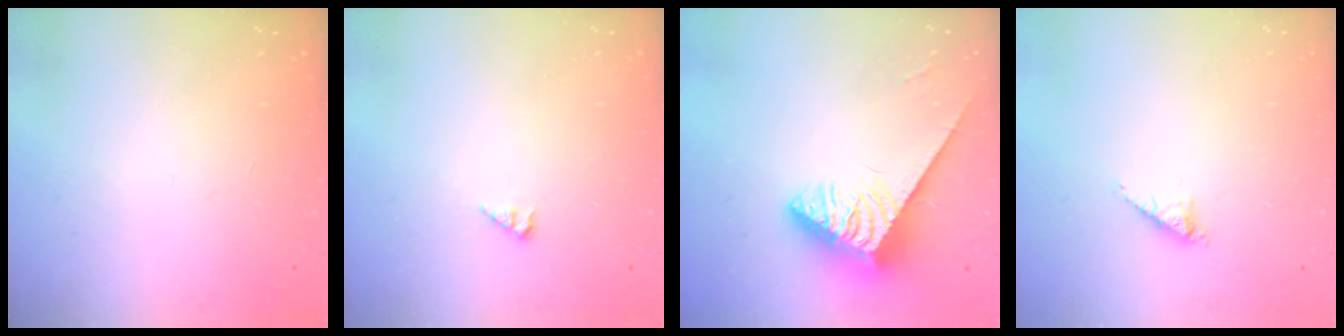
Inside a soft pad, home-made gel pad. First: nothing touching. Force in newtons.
{"total": 1.0, "press": 0.9, "slide": 0.2}
{"total": 4.1, "press": 4.1, "slide": 0.4}
{"total": 2.2, "press": 2.2, "slide": 0.3}